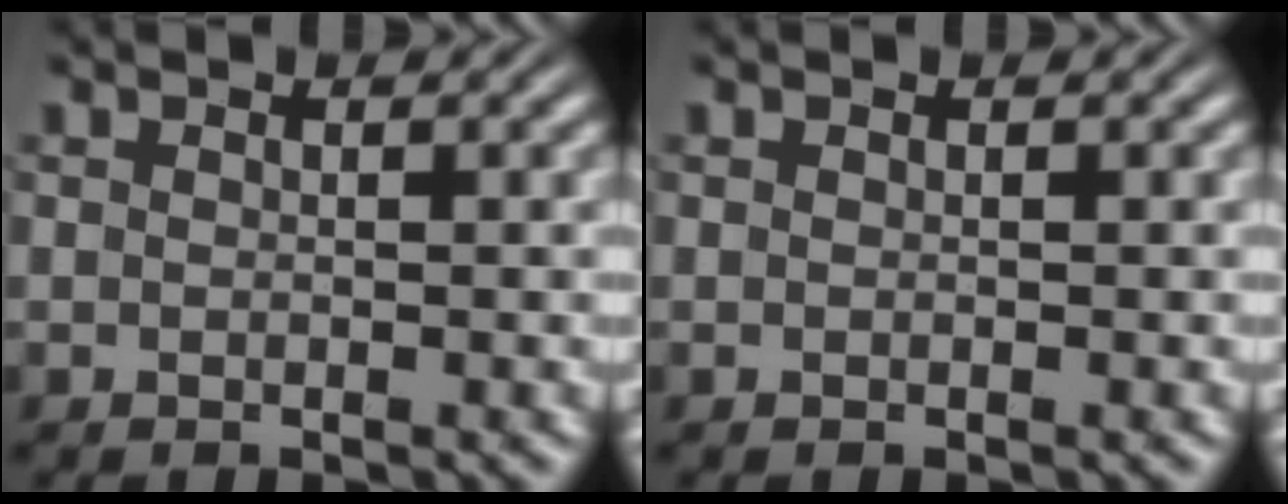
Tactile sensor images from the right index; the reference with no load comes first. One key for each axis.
{"total": 0.0}